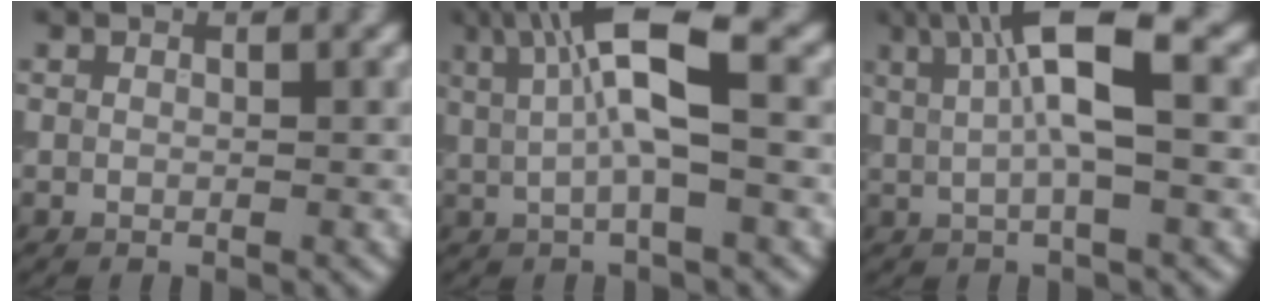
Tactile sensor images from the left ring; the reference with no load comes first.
{"total": 7.0, "force": [1.7, 1.7, 6.6], "torque": [-0.116, 0.009, 0.025]}
{"total": 6.7, "force": [1.8, 1.5, 6.2], "torque": [-0.104, 0.011, 0.026]}